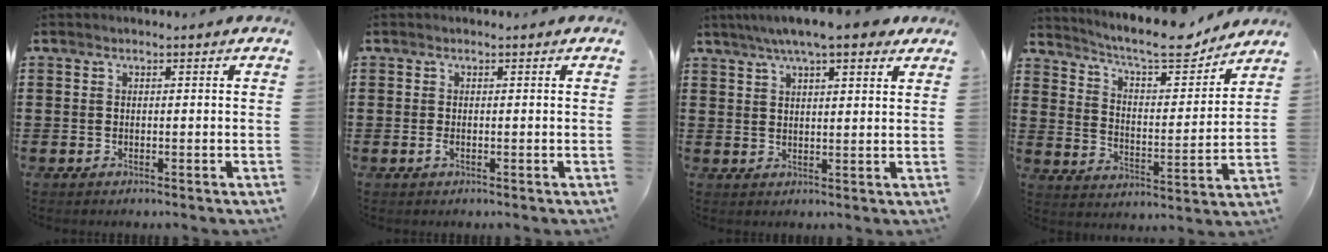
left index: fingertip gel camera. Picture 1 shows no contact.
{"total": 1.0, "force": [-0.3, 0.3, 0.9], "torque": [-0.026, -0.007, -0.007]}
{"total": 6.5, "force": [4.9, 0.9, 4.2], "torque": [-0.091, 0.000, 0.088]}
{"total": 9.5, "force": [8.5, 1.3, 4.0], "torque": [-0.096, -0.052, 0.144]}